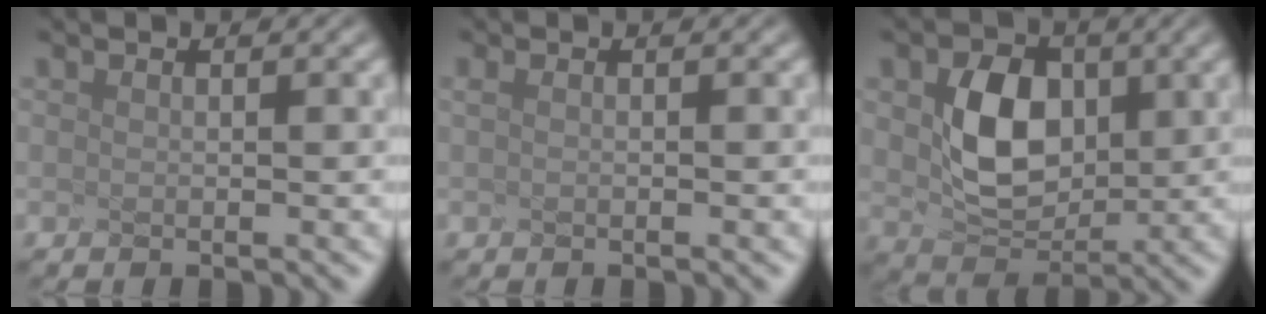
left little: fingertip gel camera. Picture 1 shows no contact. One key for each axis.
{"total": 0.5, "fx": 0.0, "fy": 0.3, "fz": 0.4, "tx": -0.011, "ty": 0.007, "tz": -0.002}
{"total": 4.5, "fx": -0.4, "fy": 3.2, "fz": 3.2, "tx": -0.102, "ty": -0.011, "tz": 0.037}